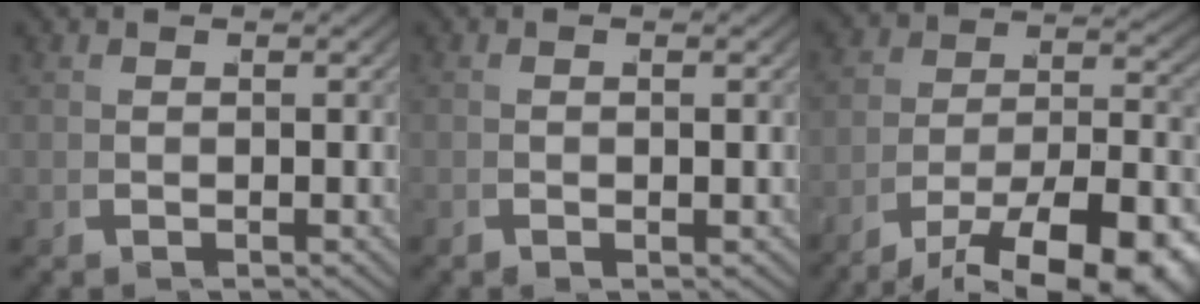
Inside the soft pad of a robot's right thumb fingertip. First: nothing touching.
{"total": 0.8, "force": [-0.5, 0.2, 0.6], "torque": [-0.010, 0.006, -0.013]}
{"total": 10.8, "force": [-6.1, 5.6, 6.9], "torque": [-0.082, -0.032, -0.084]}